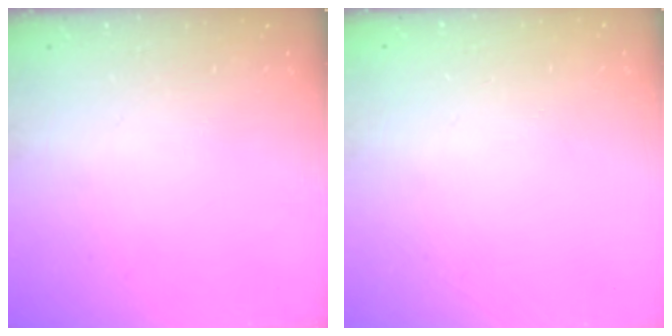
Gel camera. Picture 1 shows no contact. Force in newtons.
{"total": 0.0}